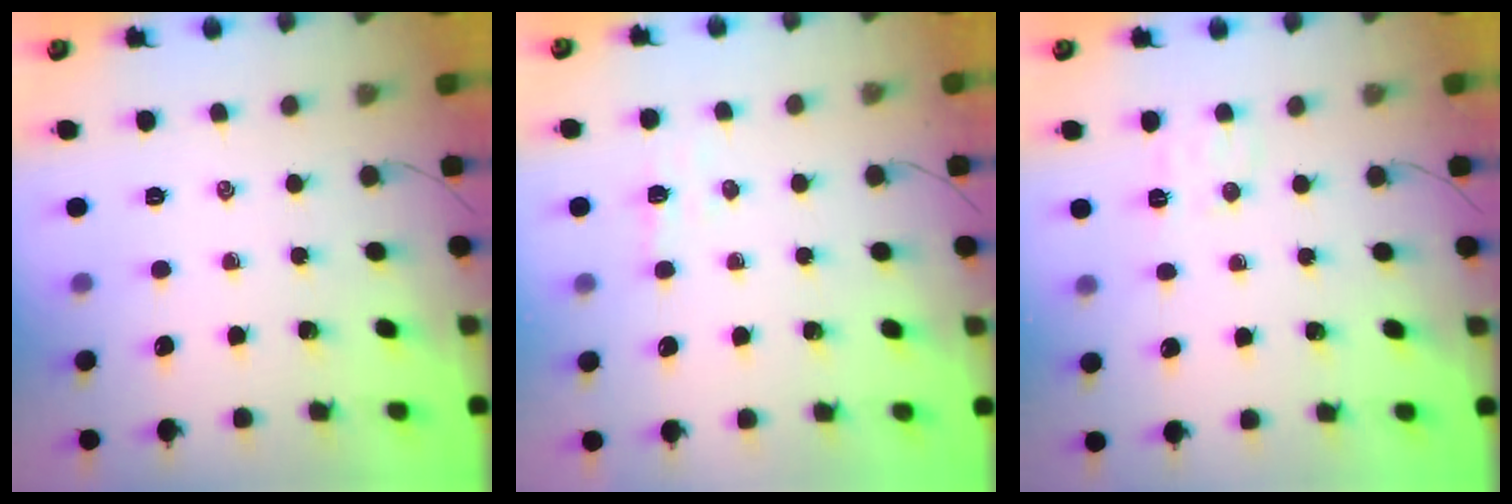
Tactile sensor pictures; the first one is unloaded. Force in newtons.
{"total": 3.7, "press": 3.5, "slide": 1.1}
{"total": 5.1, "press": 4.9, "slide": 1.4}